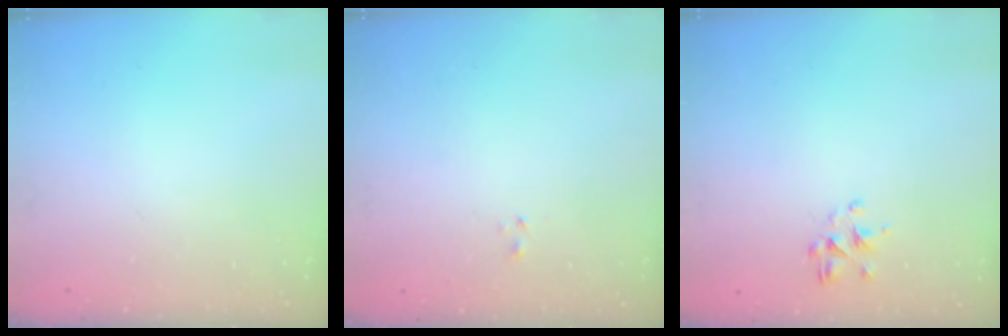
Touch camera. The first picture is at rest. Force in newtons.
{"total": 0.7, "press": 0.5, "slide": 0.4}
{"total": 2.8, "press": 2.7, "slide": 0.7}